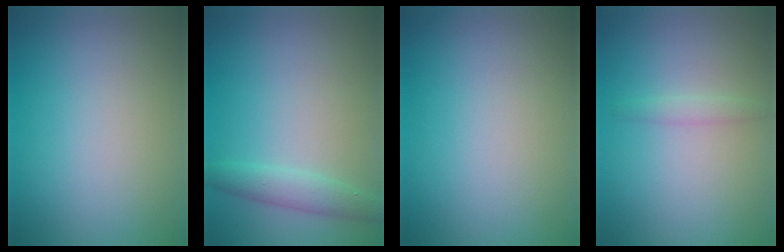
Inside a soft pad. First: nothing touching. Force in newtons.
{"total": 2.2, "press": 2.2, "slide": 0.0}
{"total": 0.0}
{"total": 1.0, "press": 1.0, "slide": 0.1}